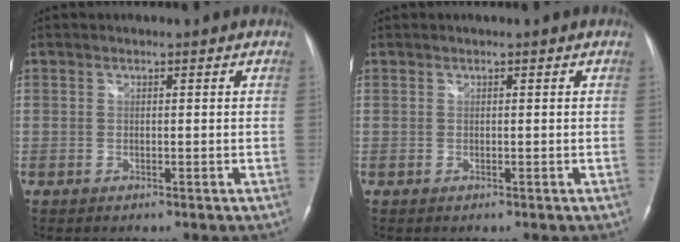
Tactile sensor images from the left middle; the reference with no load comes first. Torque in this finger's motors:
{"motor_torque": [0.37, -0.39, 0.11, 0.01]}